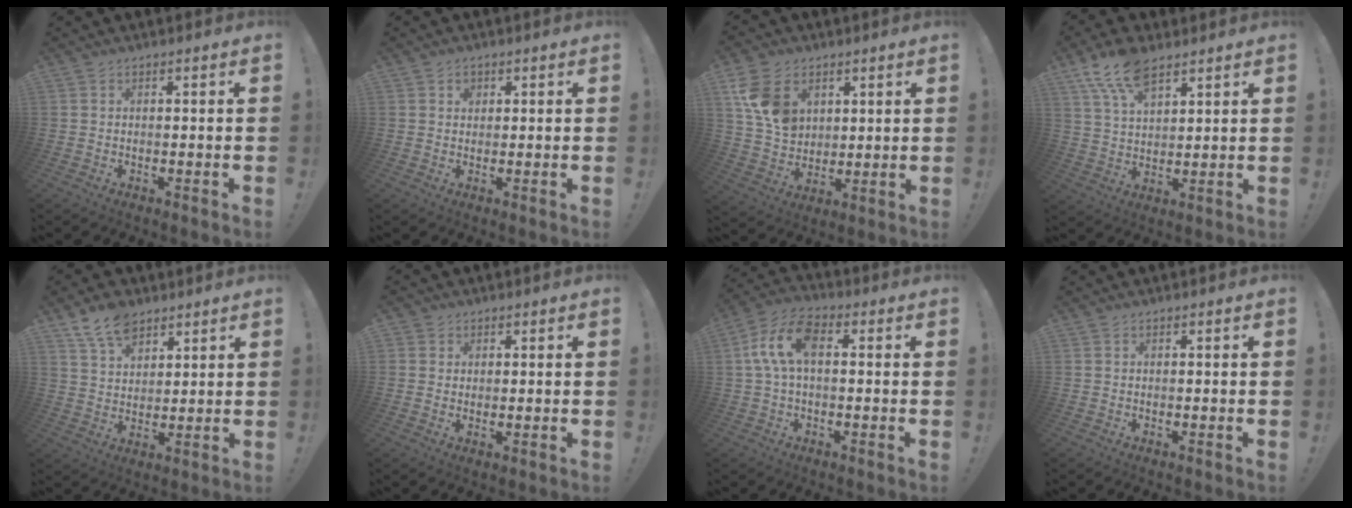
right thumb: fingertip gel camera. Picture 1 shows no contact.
{"total": 1.9, "force": [0.7, 1.6, 0.6], "torque": [0.002, -0.004, 0.010]}
{"total": 13.2, "force": [5.4, 9.7, 7.2], "torque": [-0.117, -0.022, 0.108]}
{"total": 11.3, "force": [7.4, 5.1, 6.8], "torque": [-0.122, -0.027, 0.138]}
{"total": 9.7, "force": [7.0, 5.4, 4.1], "torque": [-0.072, -0.033, 0.133]}
{"total": 2.1, "force": [1.2, 1.6, 0.4], "torque": [-0.005, -0.004, 0.023]}
{"total": 11.0, "force": [1.5, 6.0, 9.1], "torque": [-0.180, 0.006, 0.030]}
{"total": 0.0}